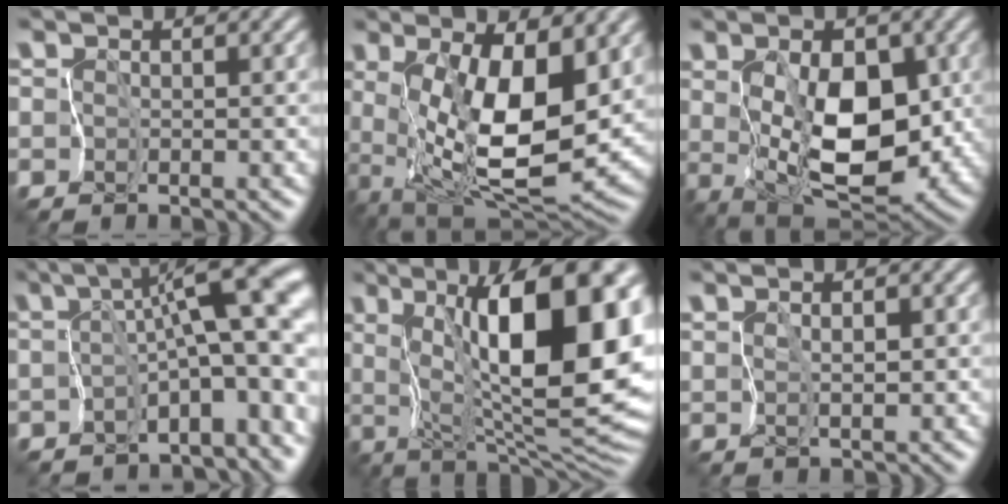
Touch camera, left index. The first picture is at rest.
{"total": 10.9, "force": [1.8, 3.9, 10.0], "torque": [-0.164, -0.021, 0.042]}
{"total": 9.1, "force": [0.5, 5.2, 7.5], "torque": [-0.126, -0.018, 0.027]}
{"total": 10.9, "force": [-2.6, 3.5, 10.0], "torque": [-0.123, 0.014, -0.045]}
{"total": 14.7, "force": [4.0, 4.7, 13.4], "torque": [-0.182, 0.001, 0.065]}
{"total": 1.4, "force": [0.7, 0.6, 1.1], "torque": [-0.010, -0.001, 0.023]}